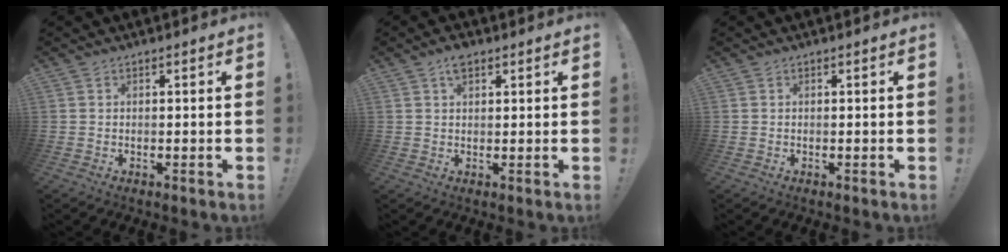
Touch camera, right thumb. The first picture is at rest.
{"total": 3.5, "force": [2.1, 1.9, 2.1], "torque": [-0.033, -0.004, 0.037]}
{"total": 0.0}